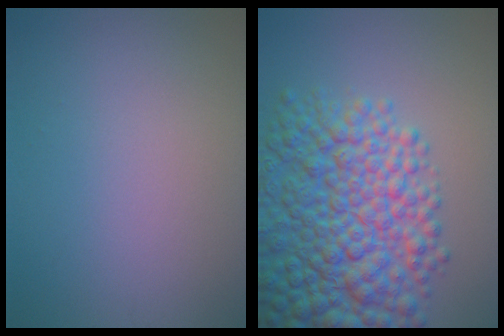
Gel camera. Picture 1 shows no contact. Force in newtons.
{"total": 10.5, "press": 10.5, "slide": 0.3}